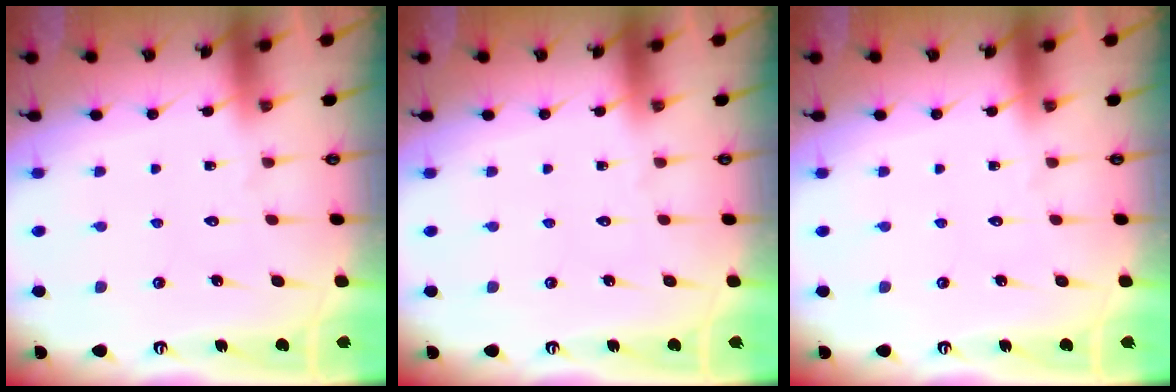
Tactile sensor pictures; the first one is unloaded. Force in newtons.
{"total": 0.0}
{"total": 0.0}